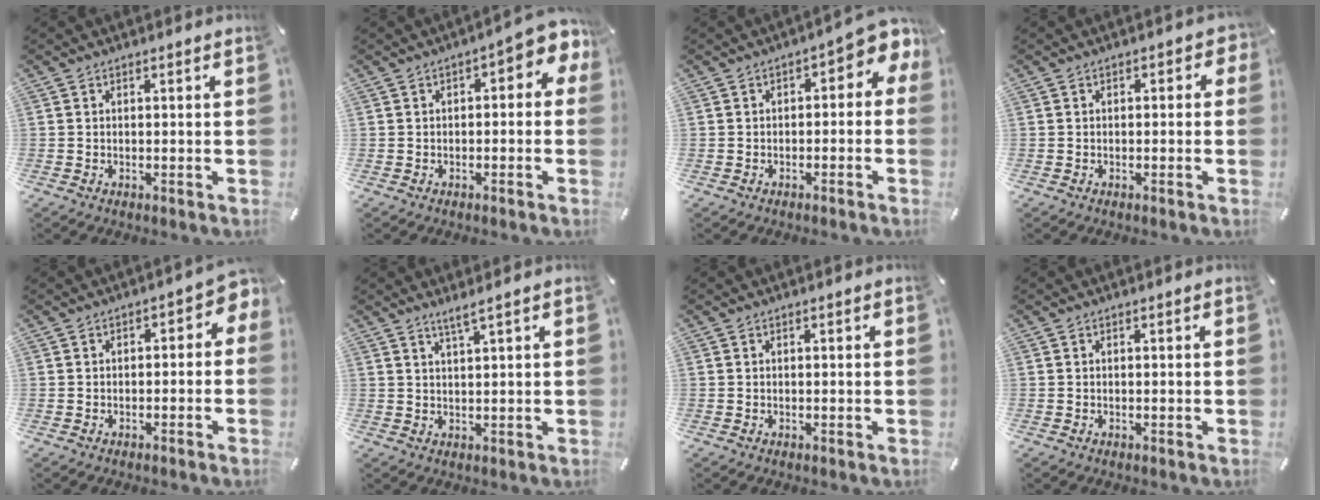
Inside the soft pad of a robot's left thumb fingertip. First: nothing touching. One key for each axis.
{"total": 4.9, "fx": 0.3, "fy": 2.7, "fz": 4.1, "tx": -0.061, "ty": 0.003, "tz": 0.001}
{"total": 5.0, "fx": 0.4, "fy": 3.0, "fz": 3.9, "tx": -0.055, "ty": -0.007, "tz": -0.001}
{"total": 1.9, "fx": -0.7, "fy": 1.3, "fz": 1.2, "tx": -0.012, "ty": 0.004, "tz": -0.017}
{"total": 3.4, "fx": -1.0, "fy": 2.3, "fz": 2.3, "tx": -0.029, "ty": 0.010, "tz": -0.025}
{"total": 2.9, "fx": 2.2, "fy": -0.2, "fz": 2.0, "tx": -0.043, "ty": -0.004, "tz": 0.039}
{"total": 0.0}
{"total": 0.0}